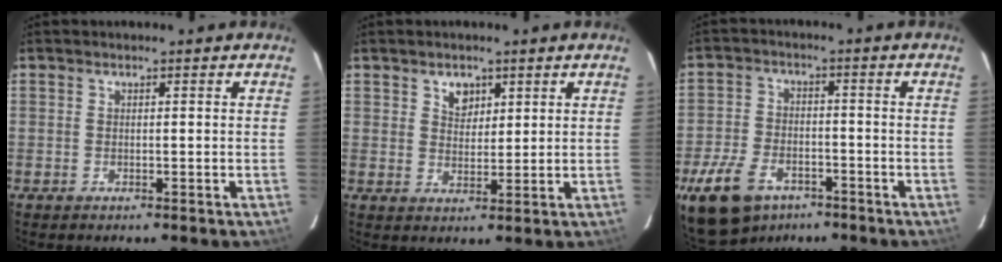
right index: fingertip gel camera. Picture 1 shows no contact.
{"total": 3.7, "force": [2.0, 2.7, 1.6], "torque": [-0.016, 0.002, 0.035]}
{"total": 12.1, "force": [-7.8, 7.0, 5.9], "torque": [-0.151, -0.001, -0.134]}